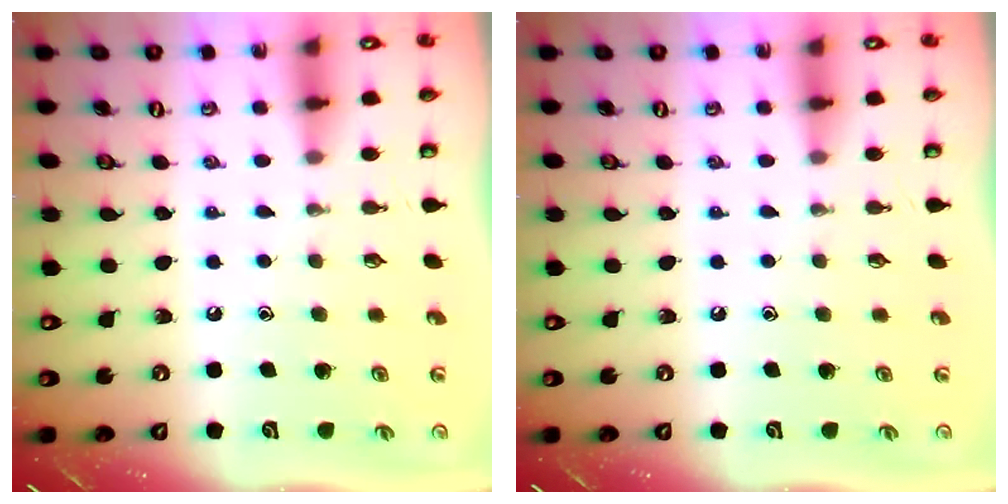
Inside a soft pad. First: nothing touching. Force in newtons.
{"total": 0.0}